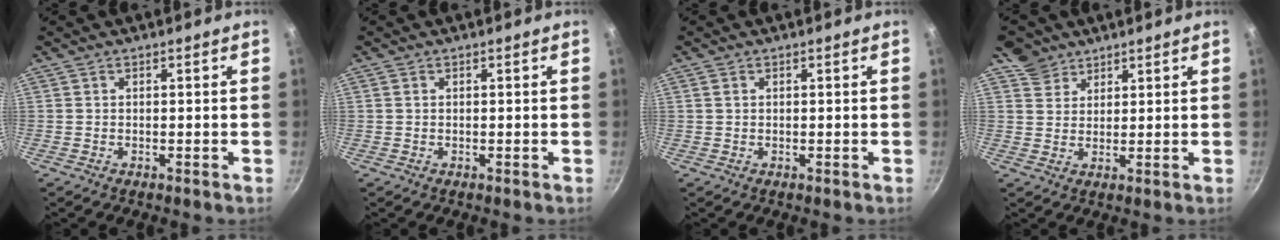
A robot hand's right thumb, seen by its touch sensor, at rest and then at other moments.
{"total": 0.7, "force": [0.3, 0.5, 0.4], "torque": [-0.008, 0.001, 0.004]}
{"total": 1.2, "force": [0.5, 0.9, 0.7], "torque": [-0.011, 0.001, 0.008]}
{"total": 4.8, "force": [3.4, 3.3, 0.3], "torque": [0.024, -0.005, 0.059]}